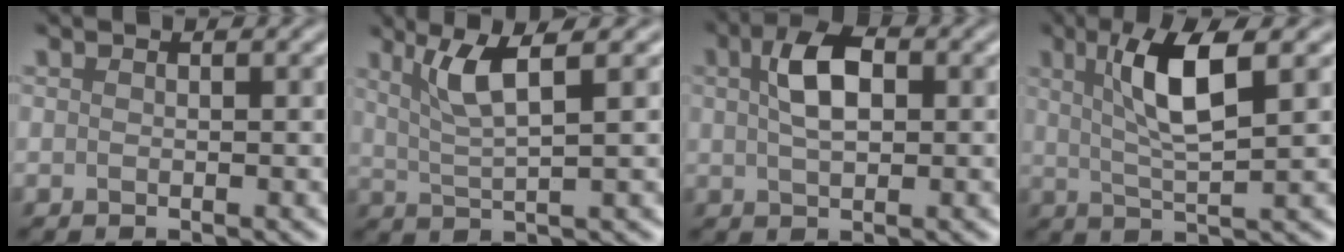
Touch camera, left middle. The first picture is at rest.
{"total": 4.2, "force": [2.0, 0.7, 3.7], "torque": [-0.069, 0.003, 0.040]}
{"total": 4.2, "force": [1.1, 2.2, 3.4], "torque": [-0.066, 0.010, 0.015]}
{"total": 5.7, "force": [1.9, 1.1, 5.2], "torque": [-0.099, 0.004, 0.036]}